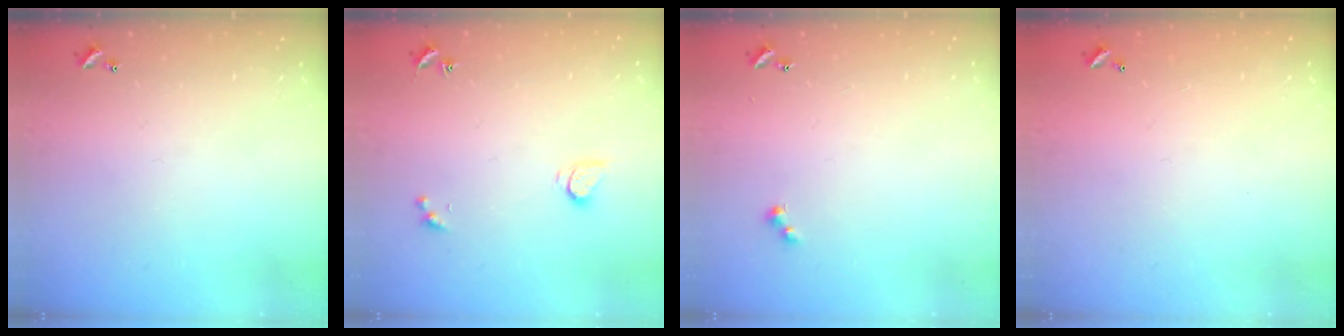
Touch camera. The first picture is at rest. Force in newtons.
{"total": 1.4, "press": 1.4, "slide": 0.4}
{"total": 2.5, "press": 2.5, "slide": 0.5}
{"total": 3.0, "press": 3.0, "slide": 0.1}